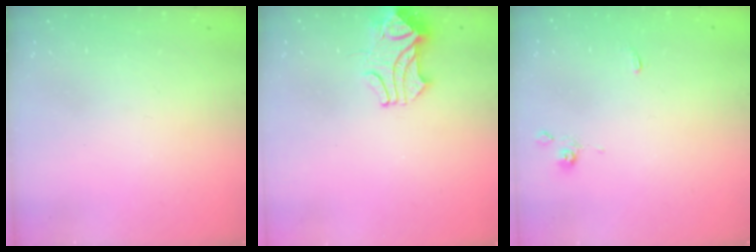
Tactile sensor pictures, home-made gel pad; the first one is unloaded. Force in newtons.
{"total": 2.1, "press": 1.9, "slide": 0.8}
{"total": 0.7, "press": 0.5, "slide": 0.5}